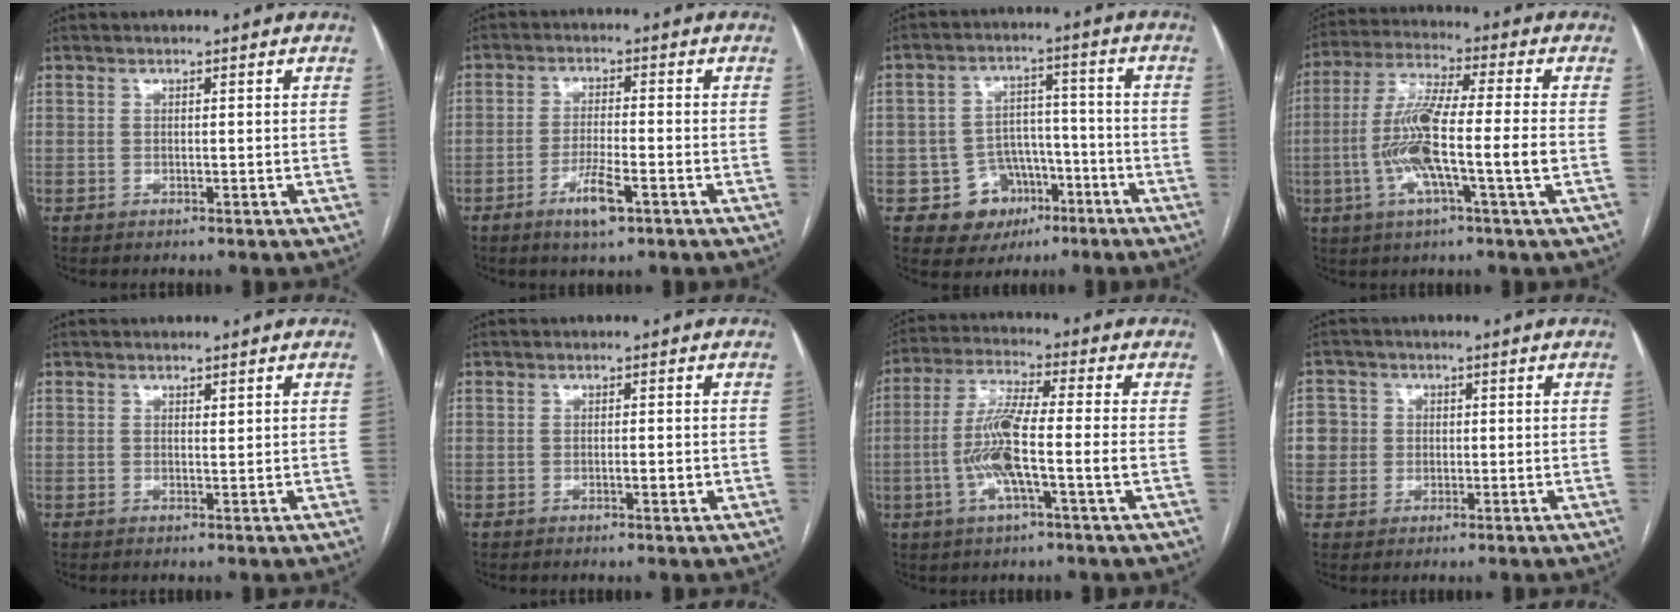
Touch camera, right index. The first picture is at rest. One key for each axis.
{"total": 5.1, "fx": -2.7, "fy": 0.7, "fz": 4.3, "tx": -0.083, "ty": -0.006, "tz": -0.047}
{"total": 8.1, "fx": -3.6, "fy": 7.0, "fz": 1.7, "tx": -0.012, "ty": 0.022, "tz": -0.044}
{"total": 12.6, "fx": -2.4, "fy": 0.3, "fz": 12.4, "tx": -0.246, "ty": 0.002, "tz": -0.052}
{"total": 0.5, "fx": 0.4, "fy": 0.2, "fz": 0.3, "tx": -0.006, "ty": -0.004, "tz": 0.005}
{"total": 1.5, "fx": -0.3, "fy": 0.4, "fz": 1.4, "tx": -0.023, "ty": -0.001, "tz": -0.004}
{"total": 10.3, "fx": -2.1, "fy": 0.5, "fz": 10.1, "tx": -0.204, "ty": 0.004, "tz": -0.047}
{"total": 5.0, "fx": 0.5, "fy": 5.0, "fz": 0.5, "tx": -0.005, "ty": 0.016, "tz": 0.012}